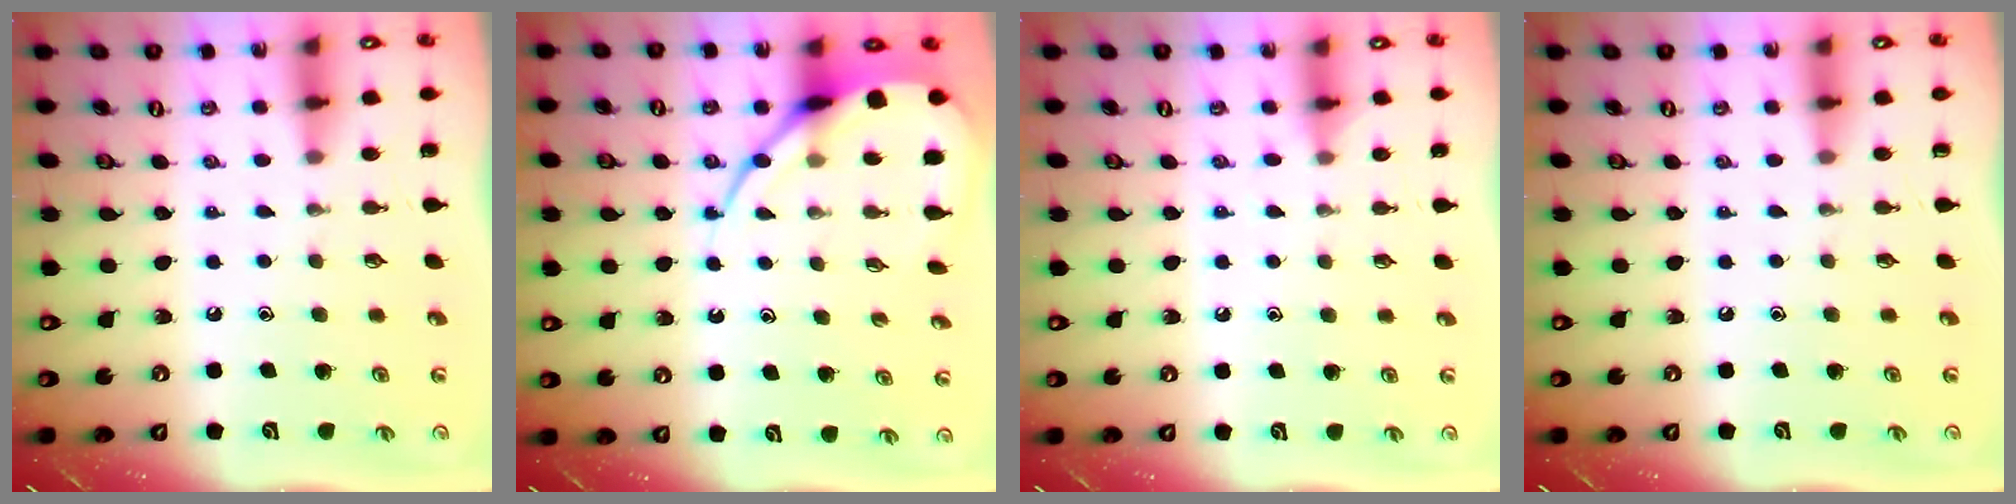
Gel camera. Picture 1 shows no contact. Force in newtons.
{"total": 10.4, "press": 10.3, "slide": 1.1}
{"total": 4.6, "press": 4.5, "slide": 0.6}
{"total": 0.0}